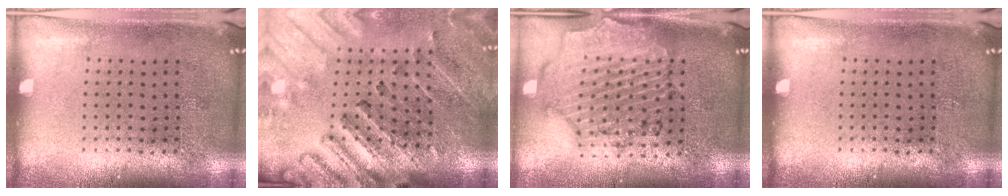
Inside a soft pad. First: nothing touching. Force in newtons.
{"total": 2.7, "press": 2.7, "slide": 0.3}
{"total": 1.6, "press": 1.6, "slide": 0.3}
{"total": 0.0}